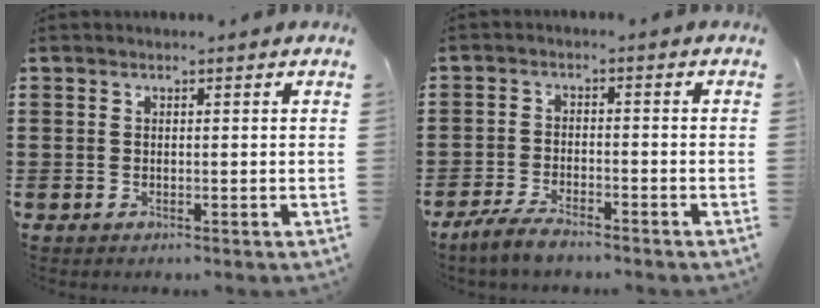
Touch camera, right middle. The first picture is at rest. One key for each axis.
{"total": 3.8, "fx": -3.3, "fy": 0.9, "fz": 1.7, "tx": -0.043, "ty": 0.000, "tz": -0.069}